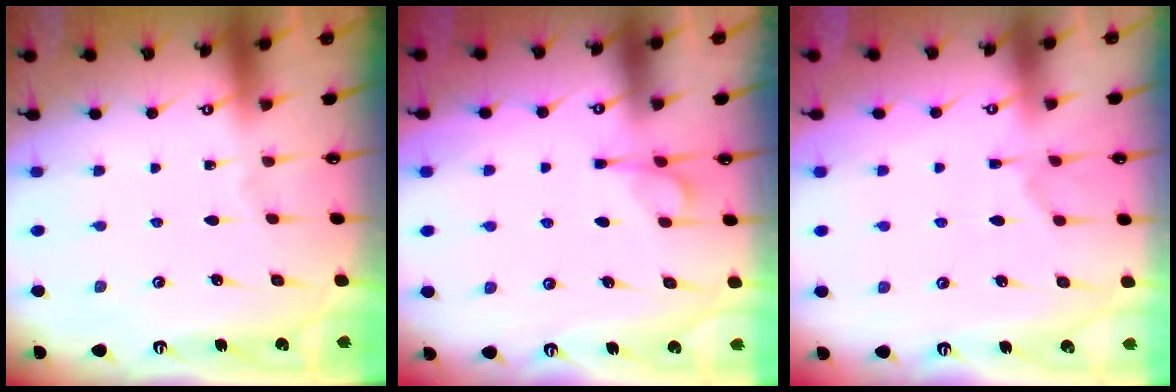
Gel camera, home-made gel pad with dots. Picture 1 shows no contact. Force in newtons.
{"total": 2.9, "press": 2.7, "slide": 1.1}
{"total": 1.6, "press": 0.8, "slide": 1.4}